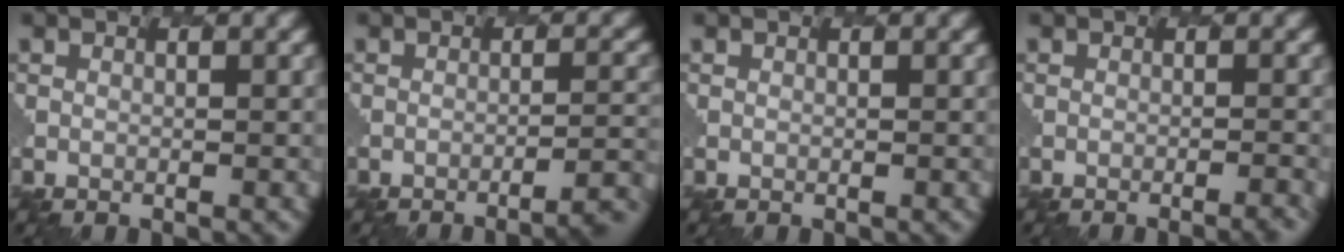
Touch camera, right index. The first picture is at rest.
{"total": 4.4, "force": [-3.5, 0.7, 2.7], "torque": [-0.036, 0.011, -0.043]}
{"total": 0.0}
{"total": 2.1, "force": [-1.5, 0.4, 1.4], "torque": [-0.013, 0.009, -0.019]}